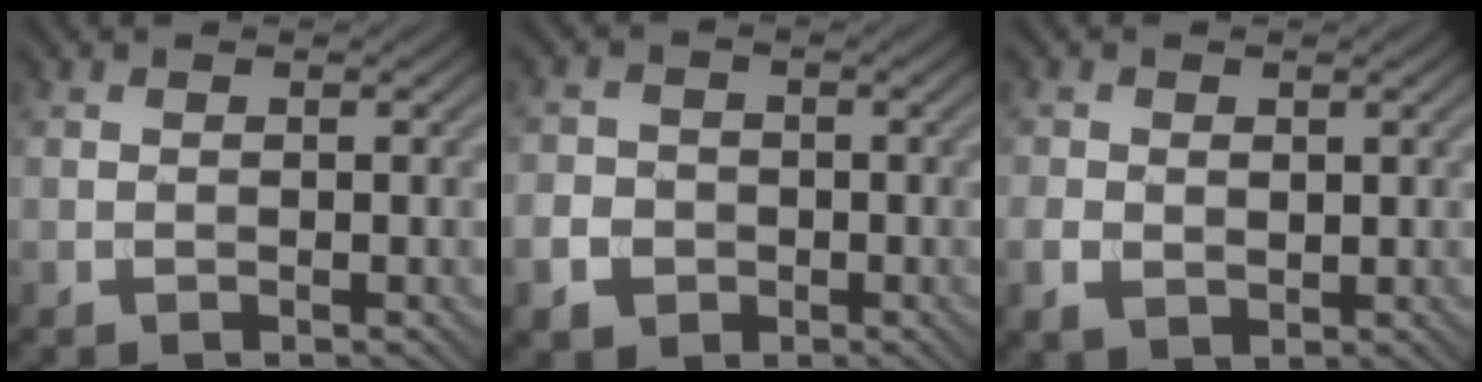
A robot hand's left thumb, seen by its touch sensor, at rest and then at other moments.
{"total": 4.1, "force": [-1.7, 3.5, 1.5], "torque": [-0.031, -0.010, -0.041]}
{"total": 2.5, "force": [-0.1, 1.9, 1.7], "torque": [-0.036, -0.007, 0.002]}